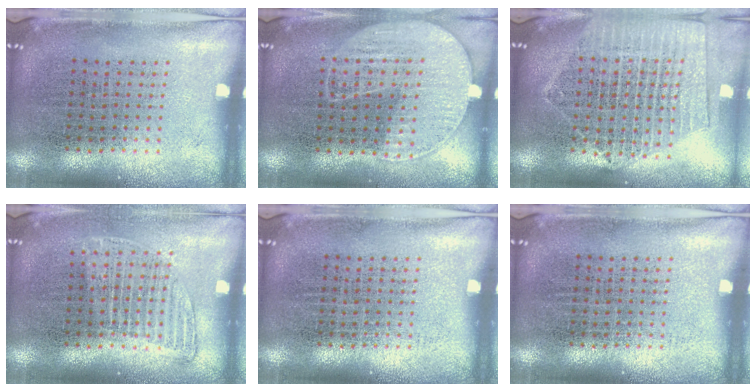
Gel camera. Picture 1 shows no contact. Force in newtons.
{"total": 1.2, "press": 1.0, "slide": 0.6}
{"total": 1.9, "press": 1.8, "slide": 0.7}
{"total": 1.2, "press": 1.0, "slide": 0.6}
{"total": 0.0}
{"total": 0.0}